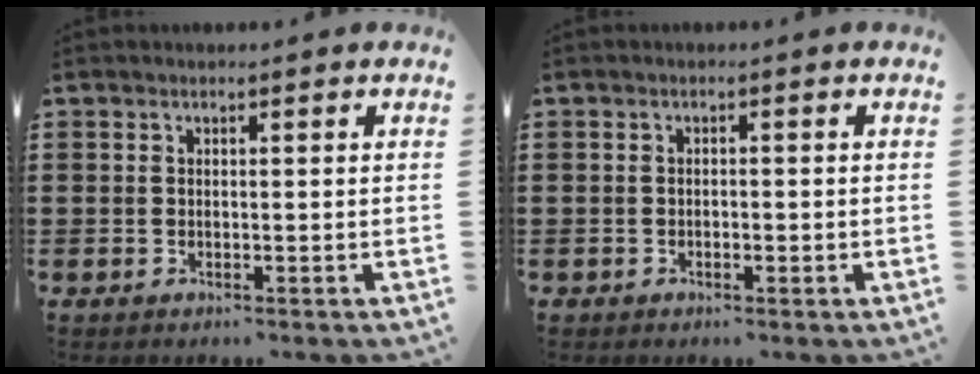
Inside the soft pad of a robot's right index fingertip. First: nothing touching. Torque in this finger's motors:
{"motor_torque": [-0.29, 0.28, 0.00, -0.01]}